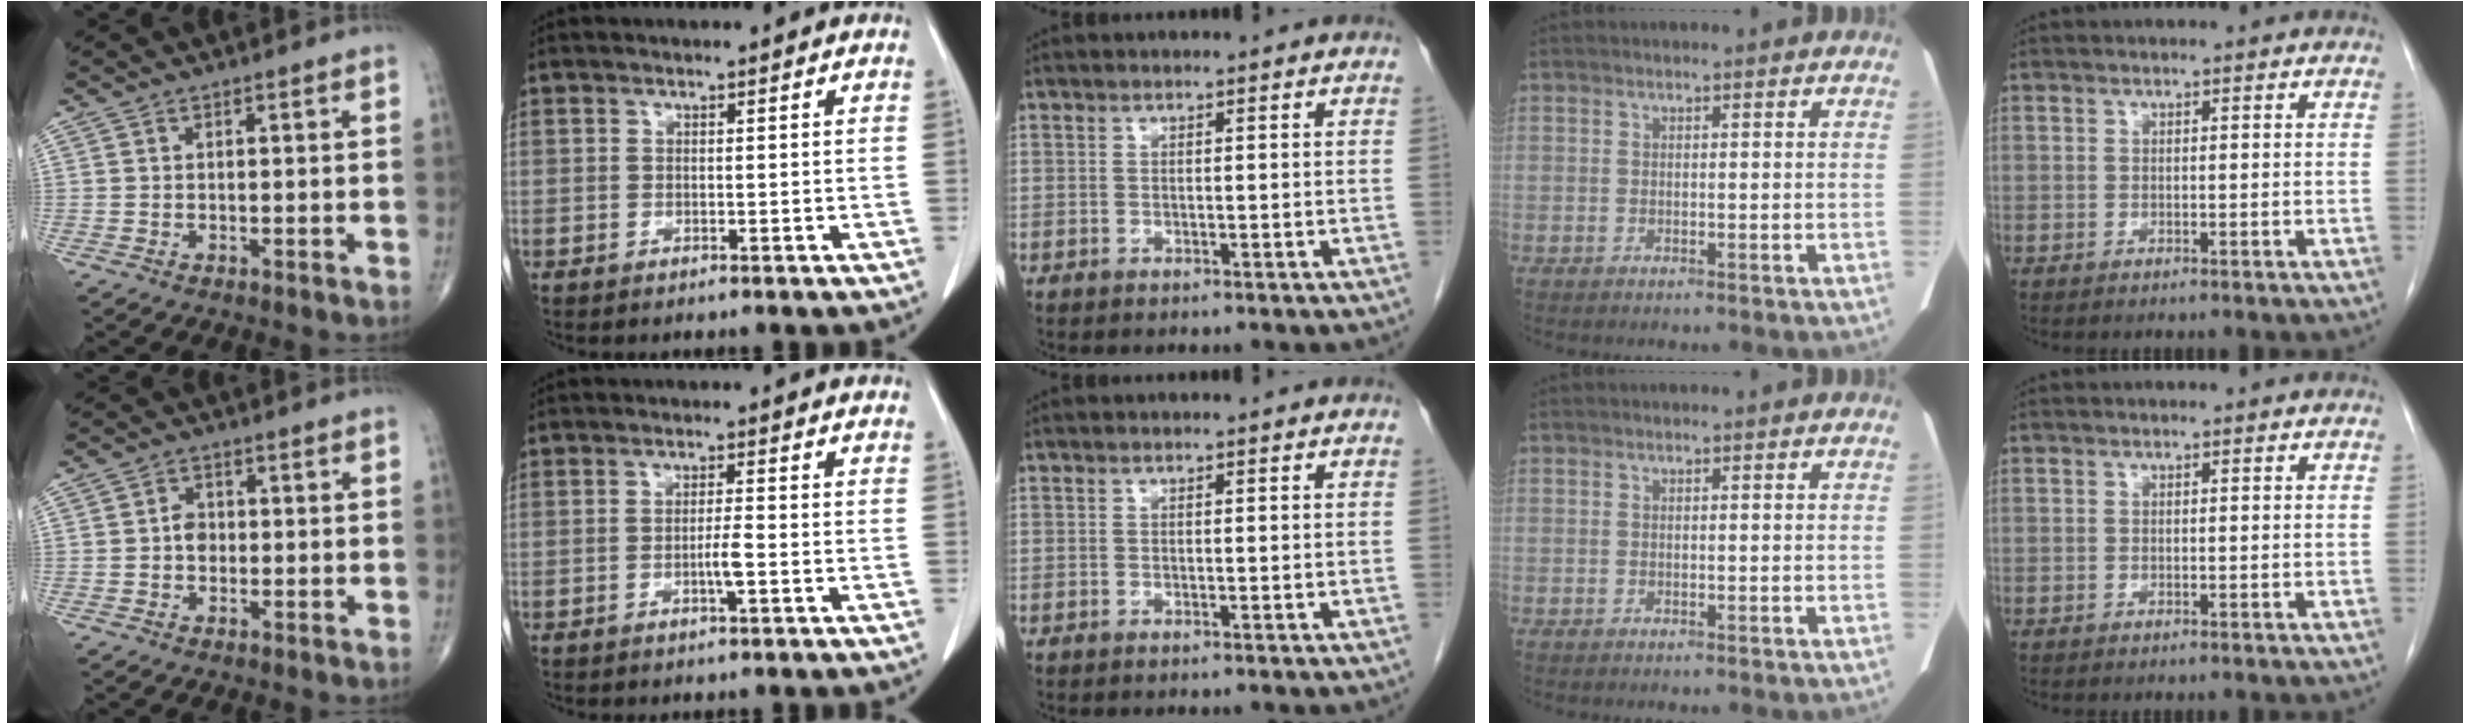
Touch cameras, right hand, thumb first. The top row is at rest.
{"thumb": {"total": 2.7, "force": [-0.3, 2.2, 1.6], "torque": [-0.015, 0.006, -0.011]}, "index": {"total": 2.5, "force": [-0.9, -0.1, 2.3], "torque": [-0.044, -0.001, -0.016]}}